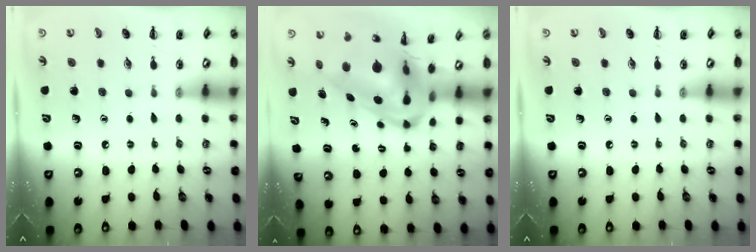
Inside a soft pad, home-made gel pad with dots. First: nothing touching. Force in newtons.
{"total": 11.0, "press": 10.4, "slide": 3.5}
{"total": 0.0}